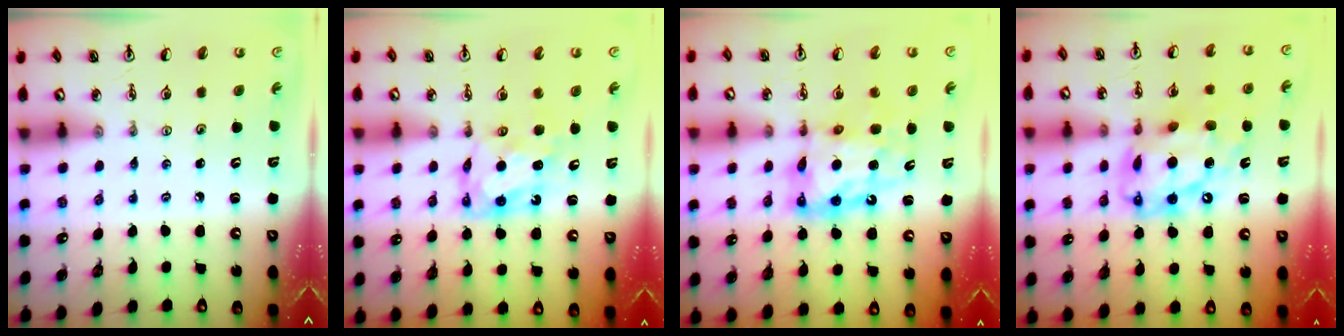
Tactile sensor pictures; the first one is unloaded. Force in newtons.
{"total": 7.0, "press": 7.0, "slide": 0.4}
{"total": 12.5, "press": 12.5, "slide": 1.2}
{"total": 18.6, "press": 18.5, "slide": 1.9}